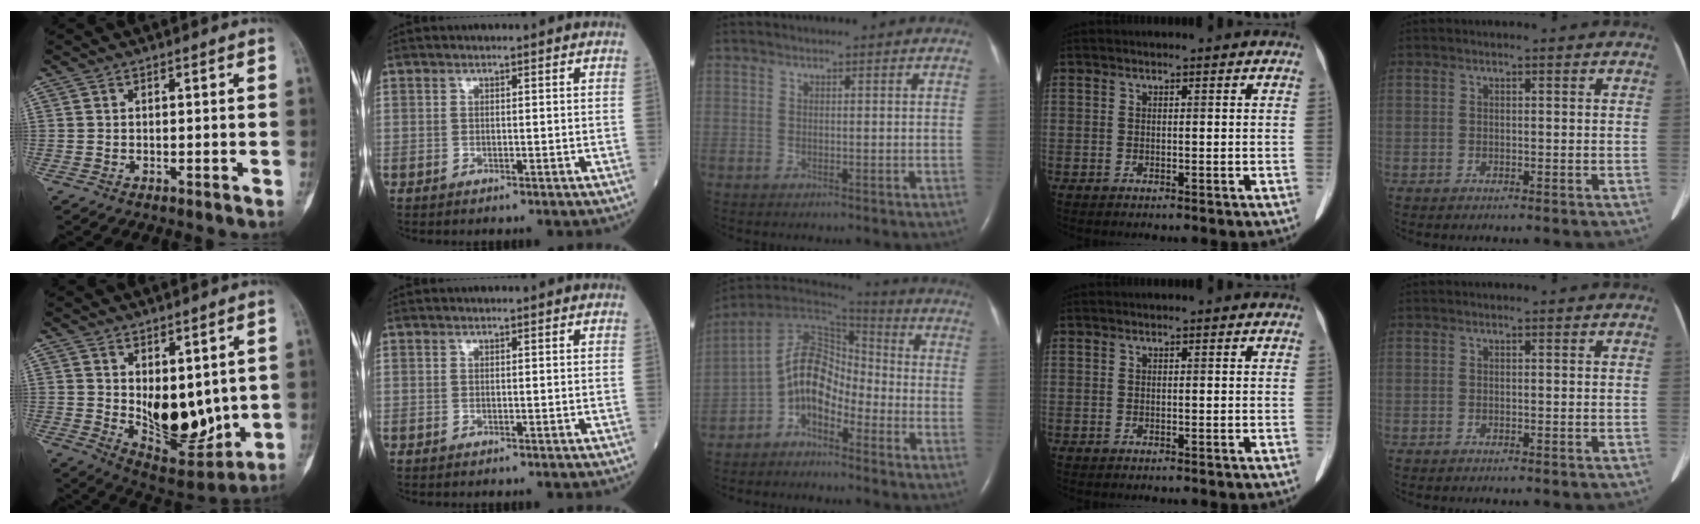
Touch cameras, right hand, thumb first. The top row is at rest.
{"thumb": {"total": 14.0, "force": [1.1, 7.8, 11.6], "torque": [-0.126, -0.038, 0.045]}, "middle": {"total": 9.6, "force": [-4.2, 5.6, 6.5], "torque": [-0.119, 0.034, -0.079]}}